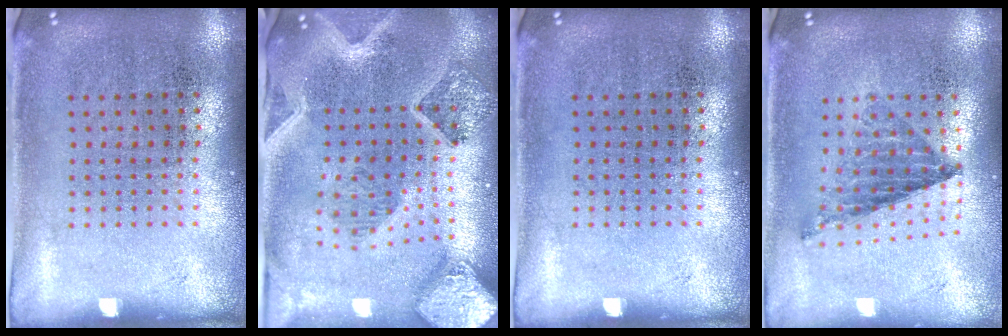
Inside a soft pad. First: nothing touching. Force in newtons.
{"total": 3.0, "press": 2.6, "slide": 1.5}
{"total": 0.0}
{"total": 0.8, "press": 0.8, "slide": 0.1}